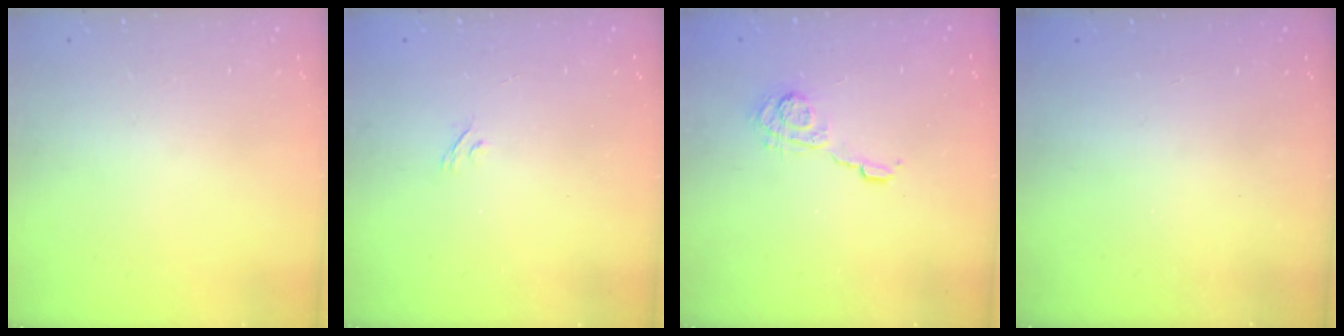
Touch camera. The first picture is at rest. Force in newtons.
{"total": 2.2, "press": 1.9, "slide": 1.1}
{"total": 6.1, "press": 6.1, "slide": 0.7}
{"total": 2.3, "press": 2.2, "slide": 0.8}